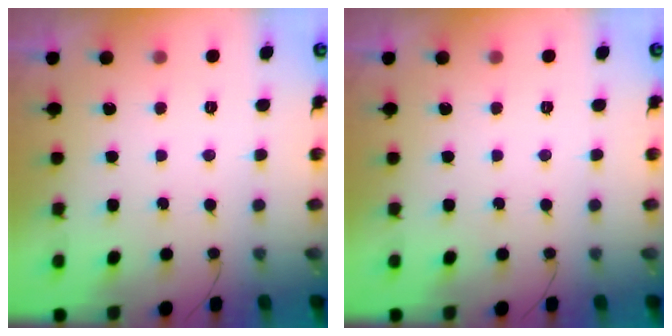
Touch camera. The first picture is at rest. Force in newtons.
{"total": 0.0}